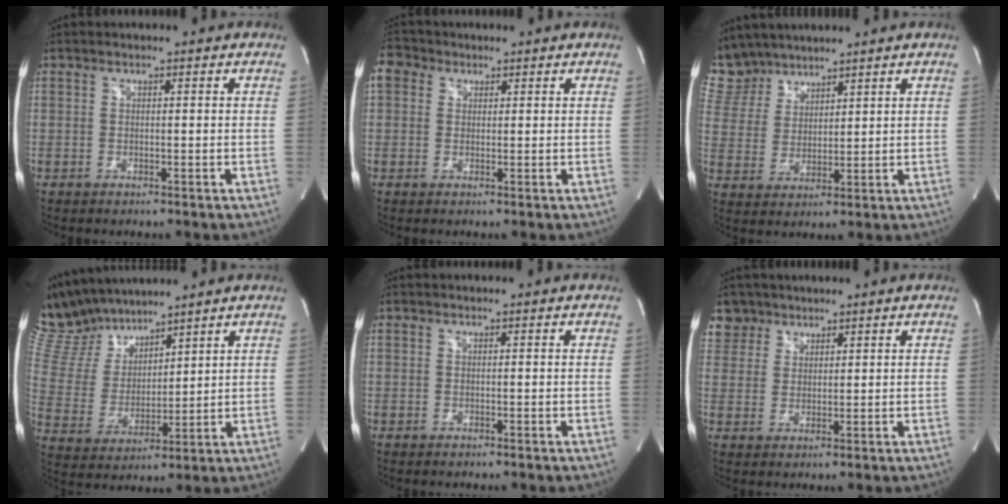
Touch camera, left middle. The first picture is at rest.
{"total": 4.2, "force": [1.8, 3.5, 1.5], "torque": [-0.040, 0.023, 0.035]}
{"total": 8.7, "force": [7.8, 3.7, 0.7], "torque": [-0.027, 0.014, 0.171]}
{"total": 12.2, "force": [11.2, 3.6, 3.1], "torque": [-0.084, 0.019, 0.231]}
{"total": 0.0}
{"total": 5.1, "force": [3.8, 3.5, -0.4], "torque": [0.015, 0.006, 0.074]}